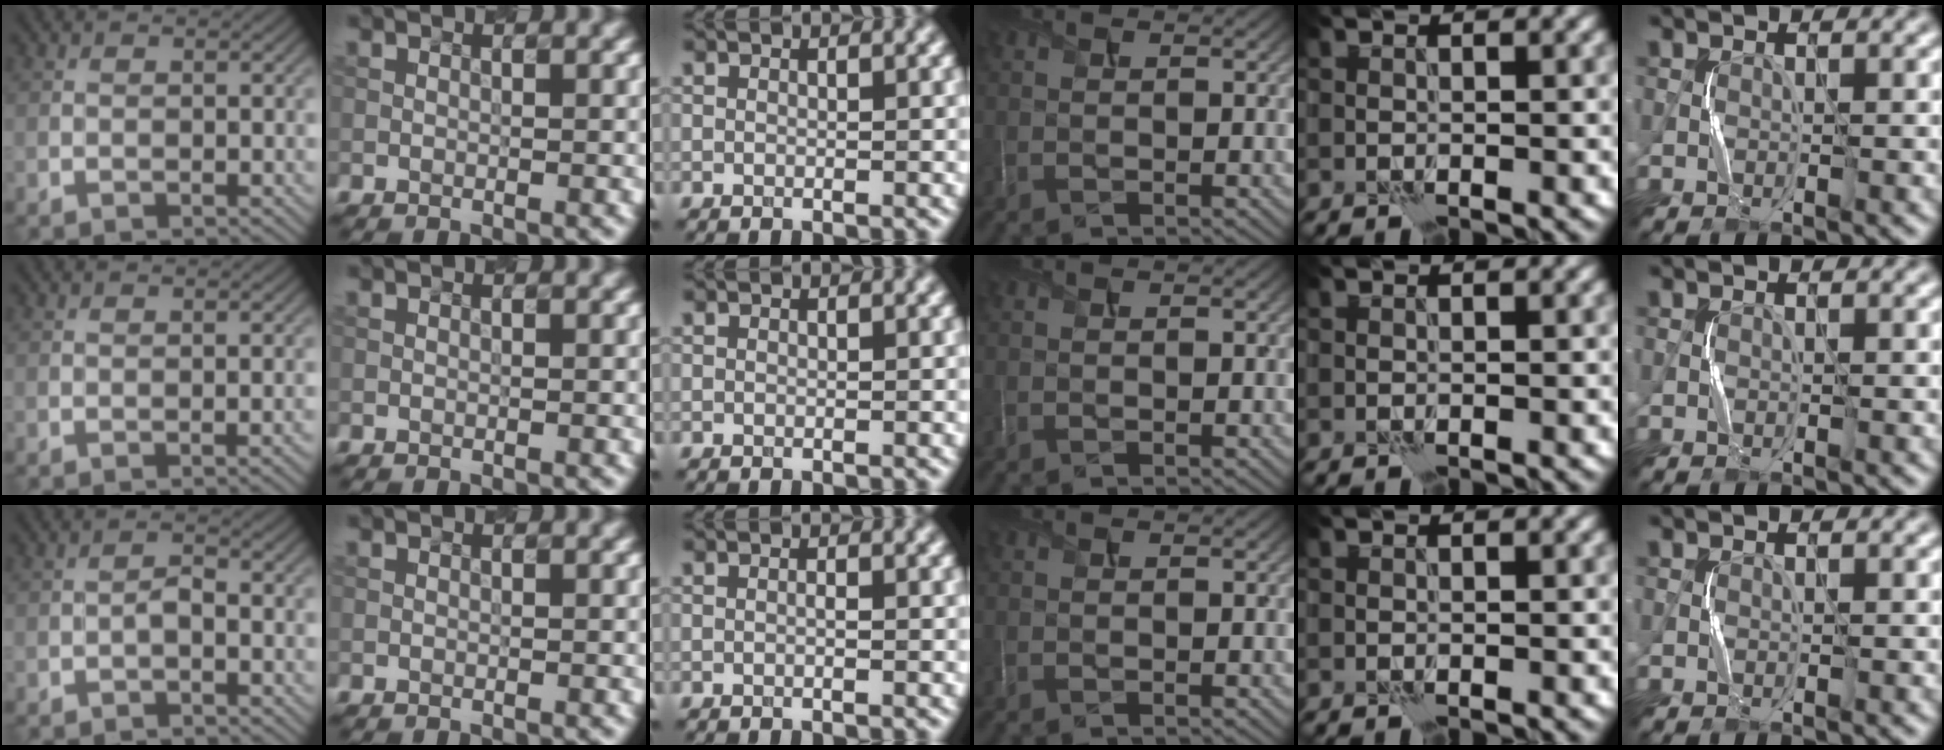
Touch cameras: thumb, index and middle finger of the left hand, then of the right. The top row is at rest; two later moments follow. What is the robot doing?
{"motion": "squeeze", "object": "paper clamp"}